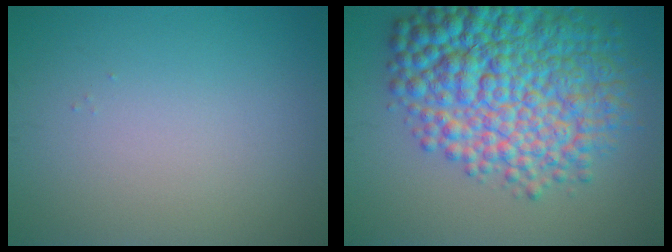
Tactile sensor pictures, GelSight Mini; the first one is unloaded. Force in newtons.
{"total": 12.0, "press": 11.9, "slide": 0.2}